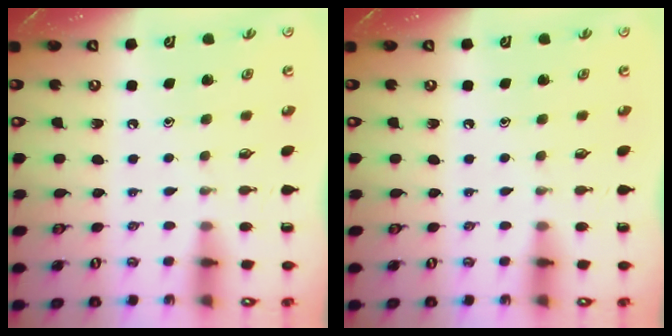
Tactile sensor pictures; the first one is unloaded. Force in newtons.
{"total": 0.0}